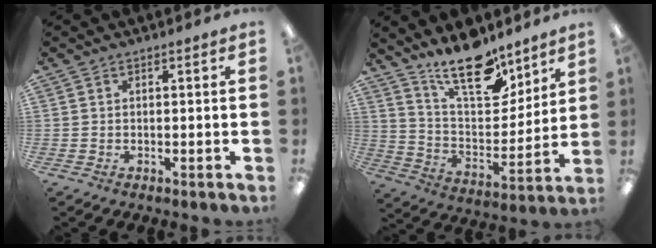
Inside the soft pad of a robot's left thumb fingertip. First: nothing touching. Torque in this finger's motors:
{"motor_torque": [0.09, 0.09, 1.39, -1.38, 0.06]}